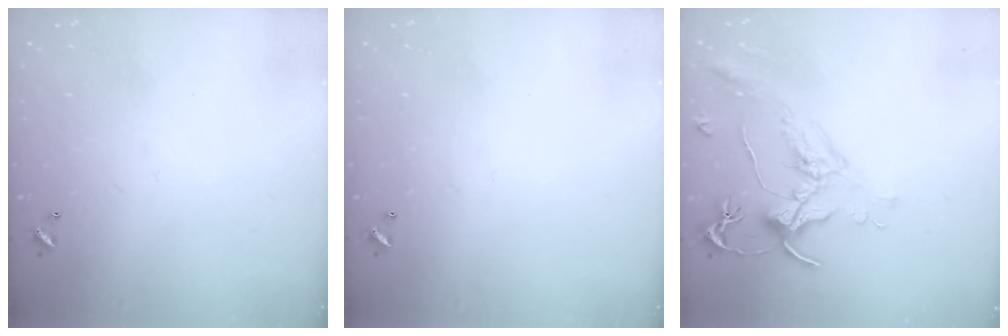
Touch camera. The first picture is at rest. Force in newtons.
{"total": 0.0}
{"total": 1.6, "press": 1.4, "slide": 0.7}